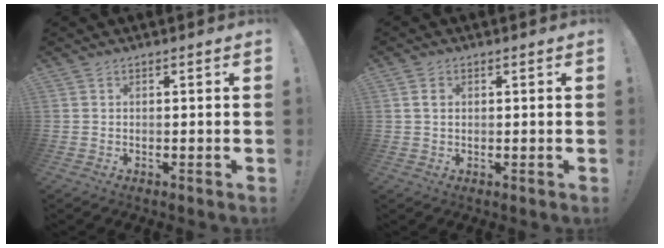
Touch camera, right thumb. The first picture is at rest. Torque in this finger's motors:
{"motor_torque": [0.03, 0.01, 0.17, 0.12, 0.08]}